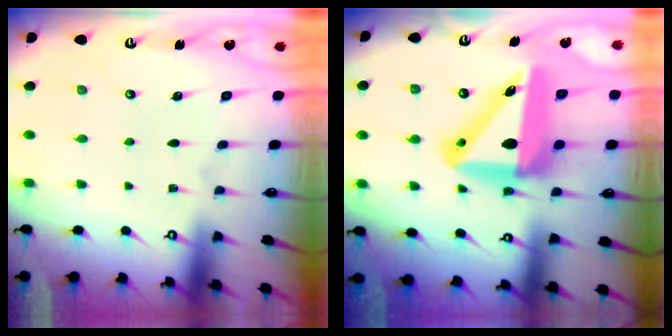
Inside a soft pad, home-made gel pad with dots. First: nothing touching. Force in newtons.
{"total": 15.2, "press": 14.7, "slide": 3.6}